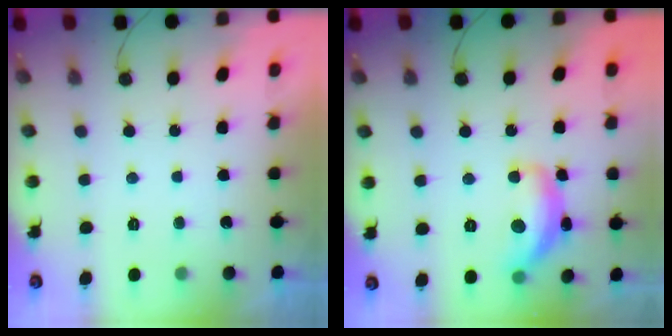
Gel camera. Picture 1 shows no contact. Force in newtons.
{"total": 13.1, "press": 13.1, "slide": 0.8}